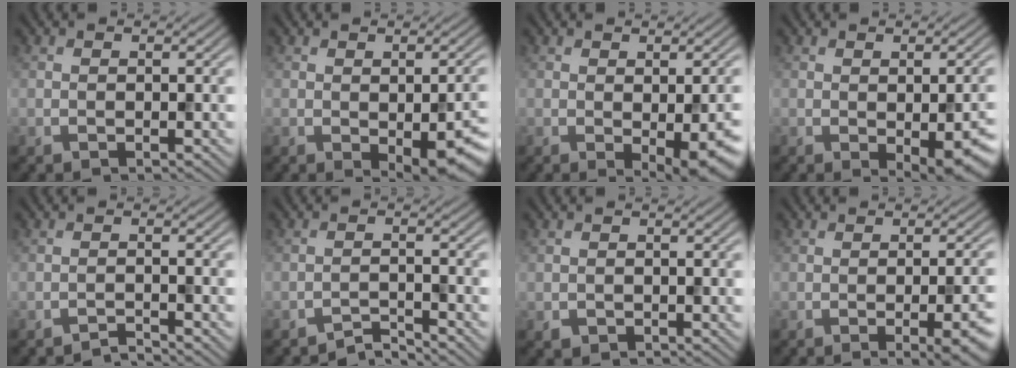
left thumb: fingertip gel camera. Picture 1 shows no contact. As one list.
[{"total": 7.5, "force": [-2.2, 3.1, 6.5], "torque": [-0.089, -0.022, -0.011]}, {"total": 6.2, "force": [-1.6, 1.8, 5.7], "torque": [-0.077, -0.015, -0.009]}, {"total": 6.7, "force": [-1.9, 2.4, 5.9], "torque": [-0.078, -0.019, -0.009]}, {"total": 1.5, "force": [-1.5, 0.1, 0.5], "torque": [-0.001, 0.005, -0.035]}, {"total": 2.5, "force": [-2.4, 0.1, 0.6], "torque": [-0.003, 0.005, -0.052]}, {"total": 0.8, "force": [-0.3, 0.7, 0.2], "torque": [-0.003, -0.006, -0.007]}, {"total": 7.5, "force": [-2.4, 2.4, 6.7], "torque": [-0.079, -0.009, -0.021]}]